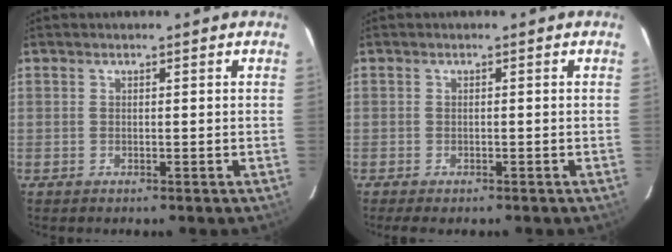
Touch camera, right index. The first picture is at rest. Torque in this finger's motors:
{"motor_torque": [0.26, -0.25, 0.19, 0.04]}